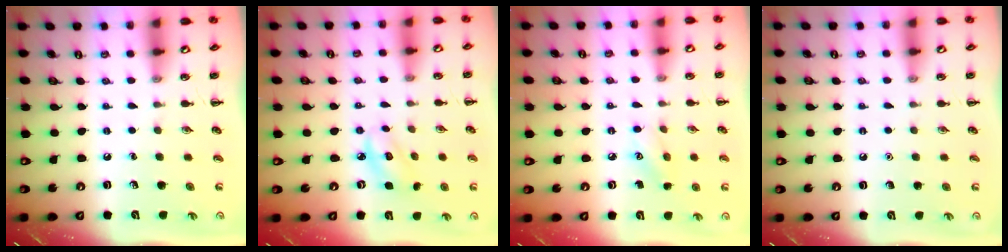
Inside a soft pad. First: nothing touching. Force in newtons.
{"total": 3.3, "press": 3.3, "slide": 0.6}
{"total": 6.2, "press": 6.0, "slide": 1.3}
{"total": 1.6, "press": 1.6, "slide": 0.1}